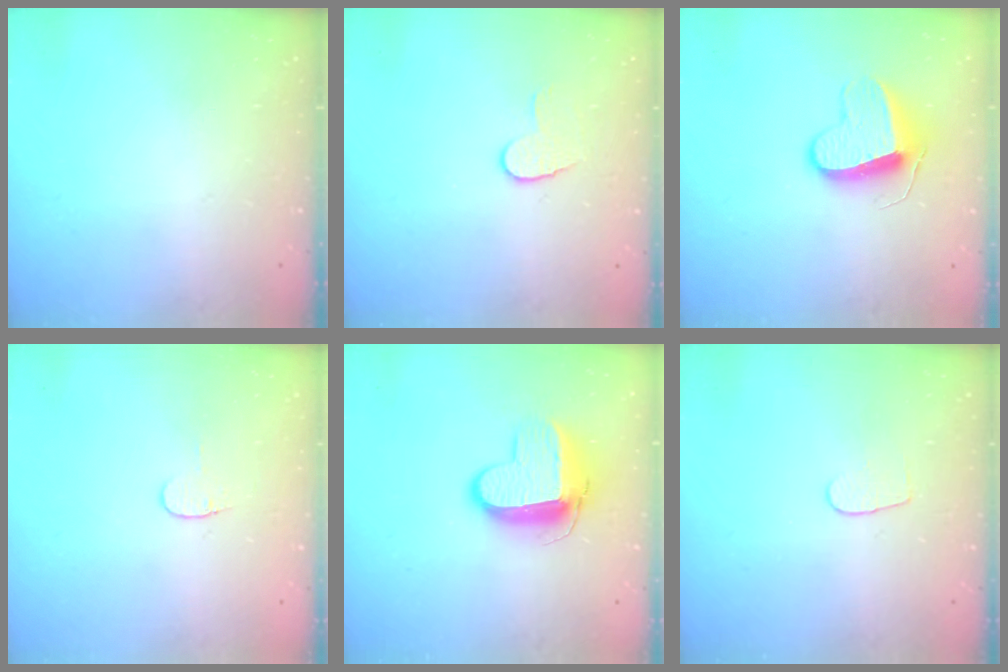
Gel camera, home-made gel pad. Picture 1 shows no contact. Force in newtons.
{"total": 6.1, "press": 6.1, "slide": 0.5}
{"total": 10.0, "press": 10.0, "slide": 0.6}
{"total": 3.2, "press": 3.1, "slide": 0.4}
{"total": 11.1, "press": 11.1, "slide": 1.0}
{"total": 4.3, "press": 4.3, "slide": 0.5}